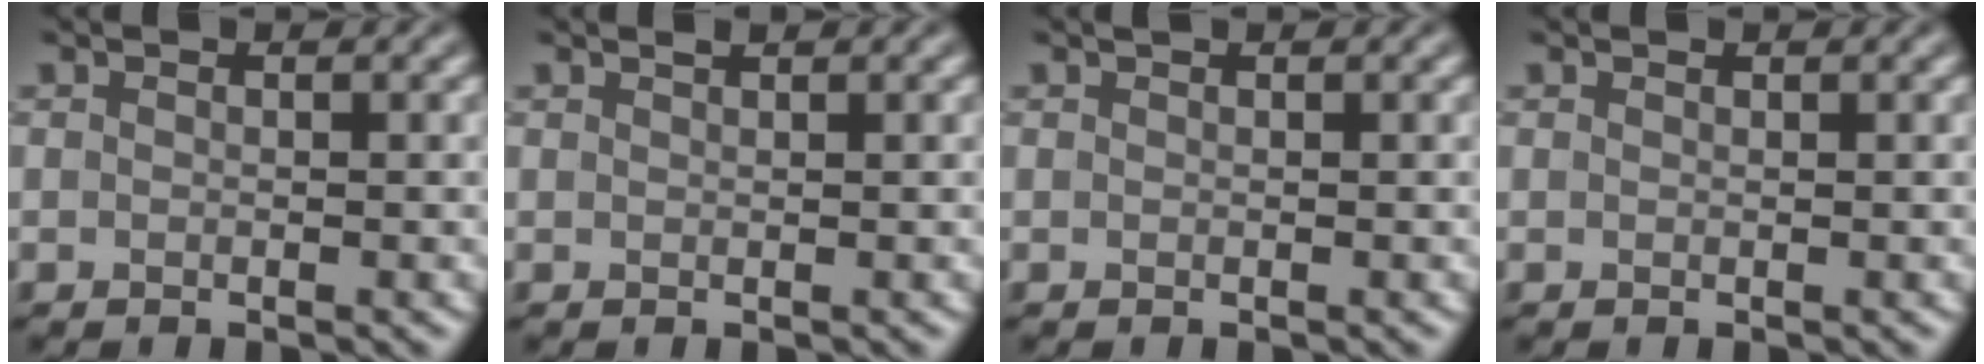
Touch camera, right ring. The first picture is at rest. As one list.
[{"total": 0.5, "force": [0.5, 0.0, 0.2], "torque": [-0.006, 0.003, 0.007]}, {"total": 0.0}, {"total": 0.0}]